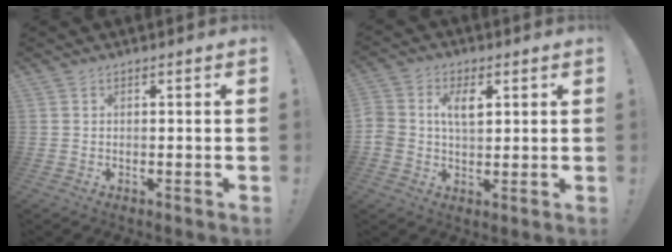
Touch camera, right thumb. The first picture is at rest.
{"total": 7.1, "force": [1.4, 5.0, 4.9], "torque": [-0.085, 0.002, 0.021]}